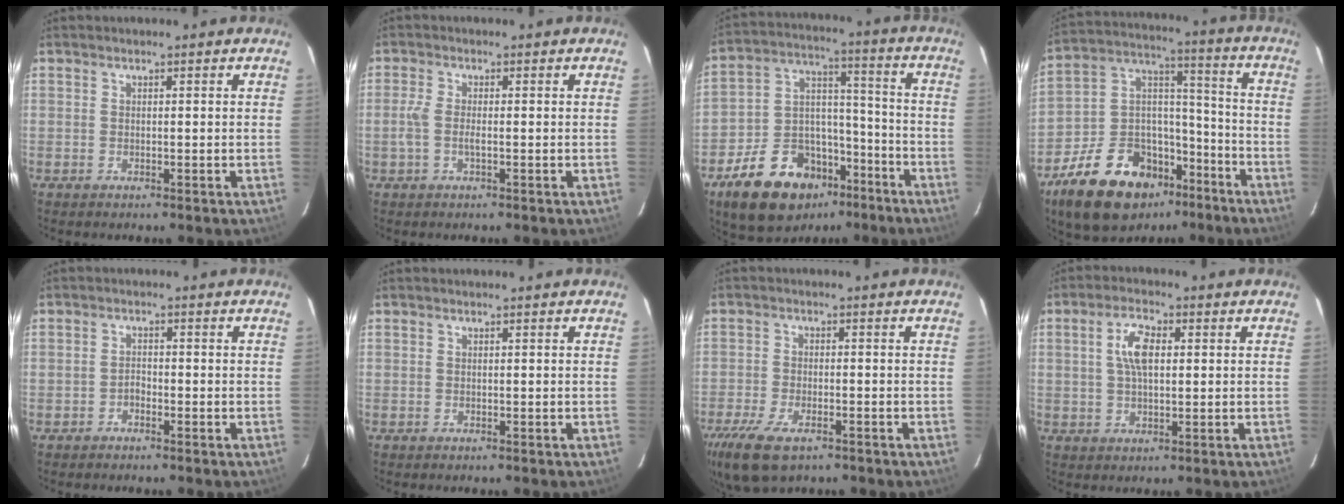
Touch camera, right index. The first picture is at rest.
{"total": 3.2, "force": [-0.6, 0.9, 3.0], "torque": [-0.065, 0.000, -0.015]}
{"total": 19.5, "force": [-12.2, 11.6, 9.8], "torque": [-0.204, 0.039, -0.184]}
{"total": 22.5, "force": [-14.4, 12.8, 11.7], "torque": [-0.241, 0.048, -0.221]}
{"total": 1.4, "force": [-1.0, 0.8, 0.4], "torque": [-0.008, 0.004, -0.018]}
{"total": 0.0}
{"total": 12.2, "force": [-7.8, 5.4, 7.6], "torque": [-0.189, -0.037, -0.142]}
{"total": 6.0, "force": [1.2, 2.8, 5.2], "torque": [-0.097, 0.012, 0.024]}